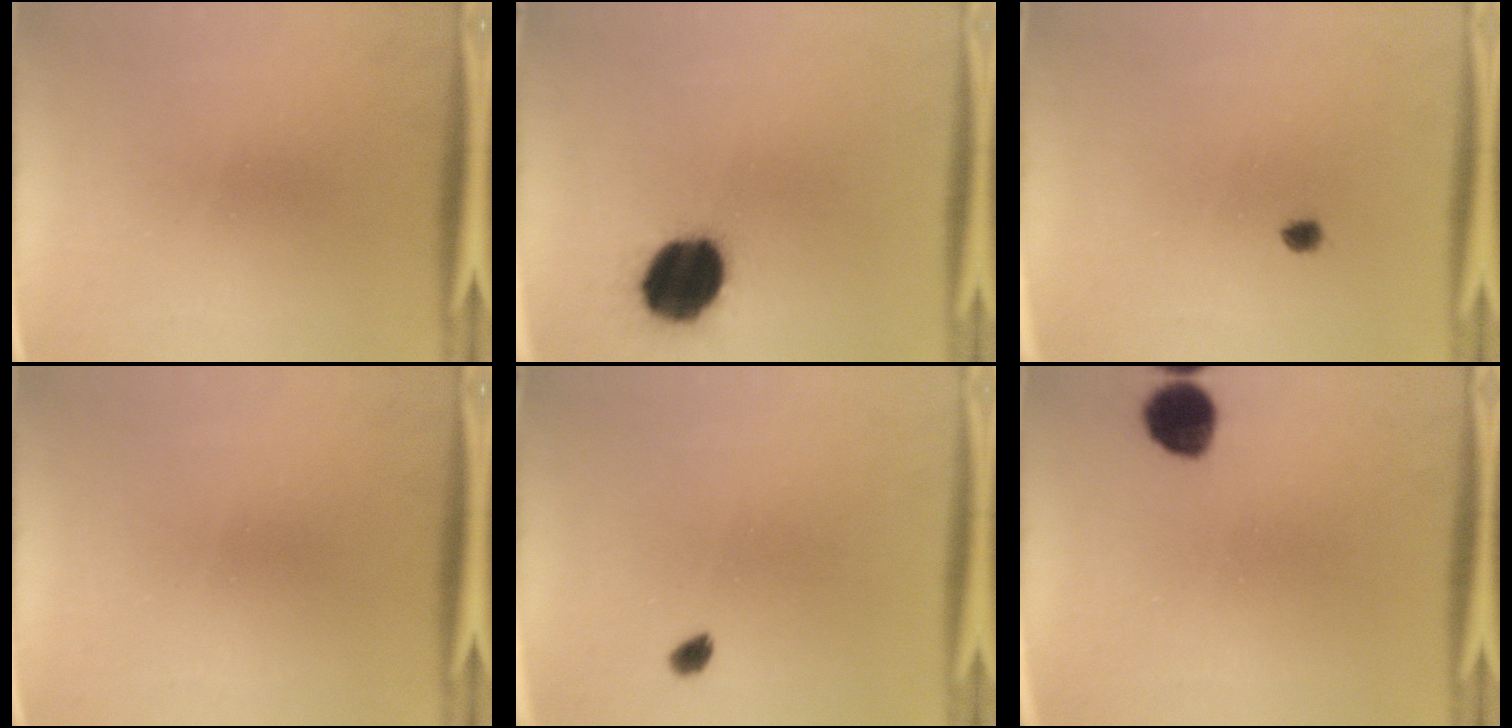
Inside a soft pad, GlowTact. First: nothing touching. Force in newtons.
{"total": 17.1}
{"total": 1.4}
{"total": 0.0}
{"total": 1.7}
{"total": 7.5}